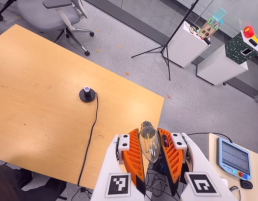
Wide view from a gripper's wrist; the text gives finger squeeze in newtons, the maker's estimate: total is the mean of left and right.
{"total": 13.8, "left": 14.8, "right": 12.9}